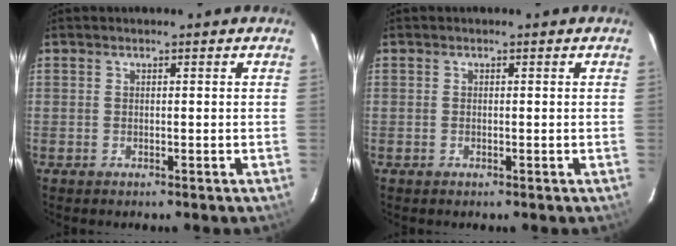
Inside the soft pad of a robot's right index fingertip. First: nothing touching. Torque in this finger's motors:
{"motor_torque": [0.38, 0.14, 0.19, 0.03]}